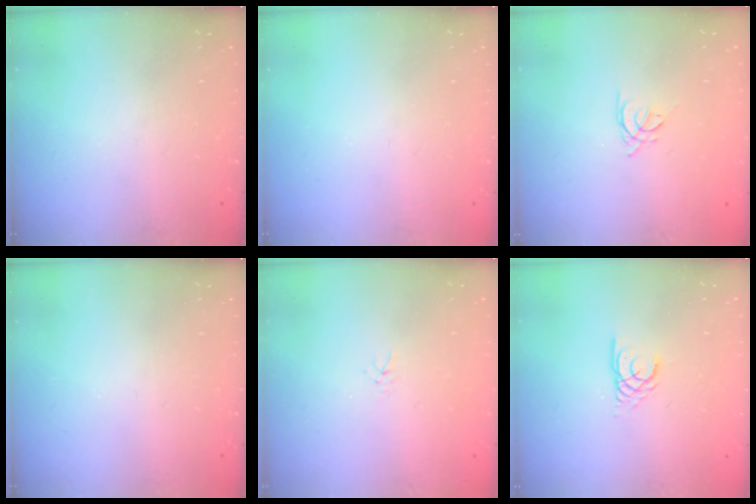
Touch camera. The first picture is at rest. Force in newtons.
{"total": 0.0}
{"total": 2.5, "press": 2.4, "slide": 0.5}
{"total": 0.0}
{"total": 1.5, "press": 1.5, "slide": 0.1}
{"total": 2.3, "press": 2.3, "slide": 0.1}